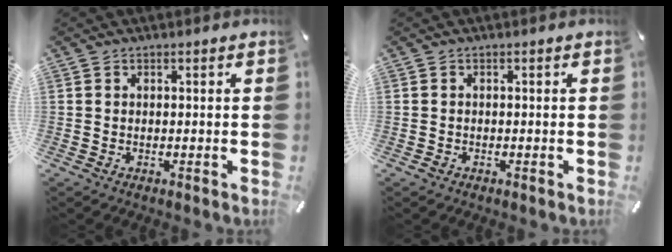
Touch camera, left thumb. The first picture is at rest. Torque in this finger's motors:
{"motor_torque": [0.06, 0.13, 0.10, 0.04, -0.01]}